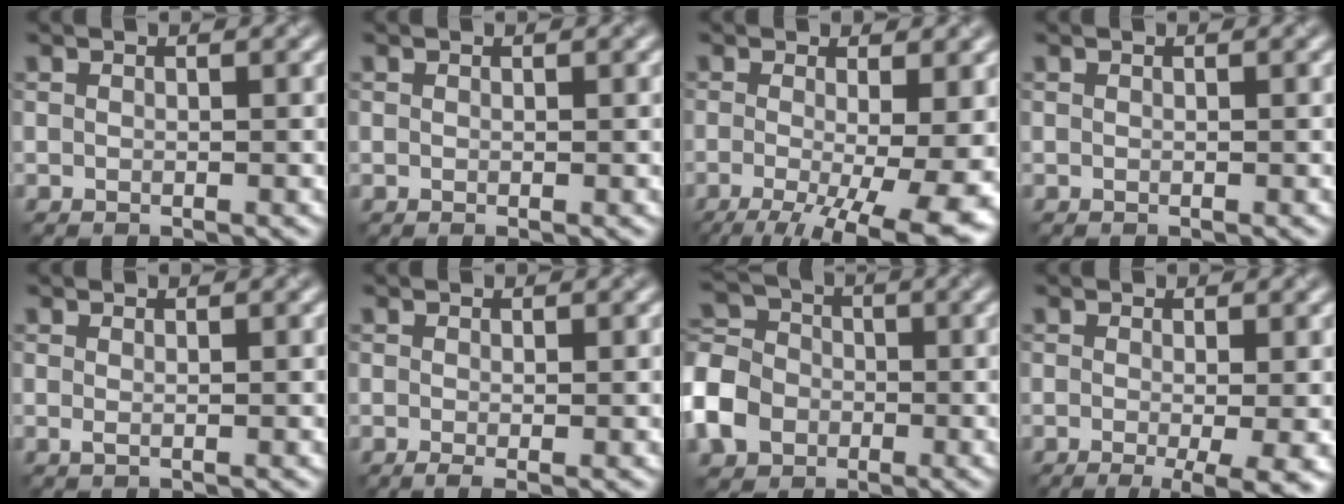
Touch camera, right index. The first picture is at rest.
{"total": 0.0}
{"total": 12.4, "force": [-3.1, 4.4, 11.1], "torque": [-0.161, -0.025, -0.033]}
{"total": 0.0}
{"total": 0.5, "force": [0.2, 0.0, 0.5], "torque": [-0.010, 0.000, 0.003]}
{"total": 1.1, "force": [-0.3, 0.2, 1.0], "torque": [-0.018, -0.009, -0.004]}
{"total": 7.2, "force": [-2.7, 5.8, 3.3], "torque": [-0.087, 0.001, -0.071]}
{"total": 4.5, "force": [-1.3, 0.8, 4.2], "torque": [-0.063, -0.017, -0.015]}